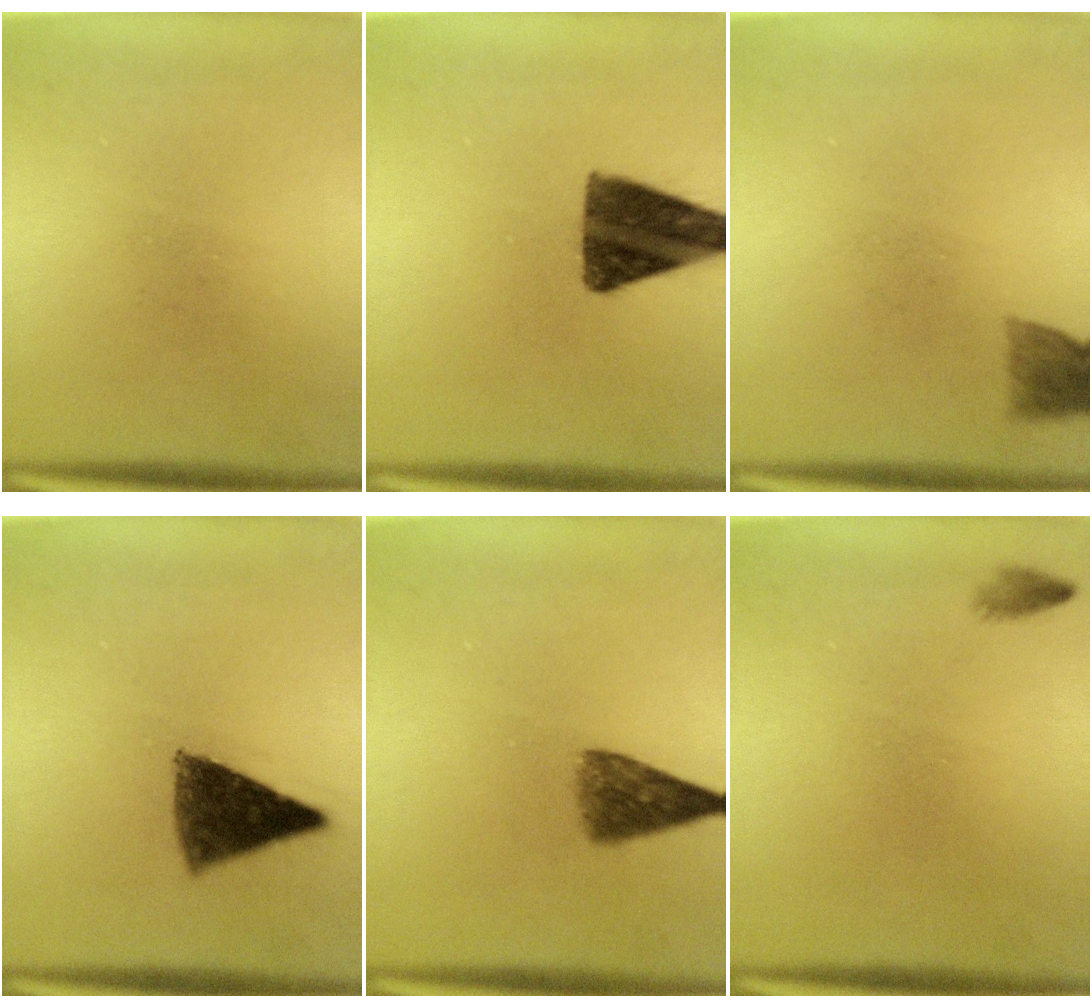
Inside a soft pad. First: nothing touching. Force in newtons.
{"total": 12.4}
{"total": 3.1}
{"total": 9.4}
{"total": 5.5}
{"total": 0.8}